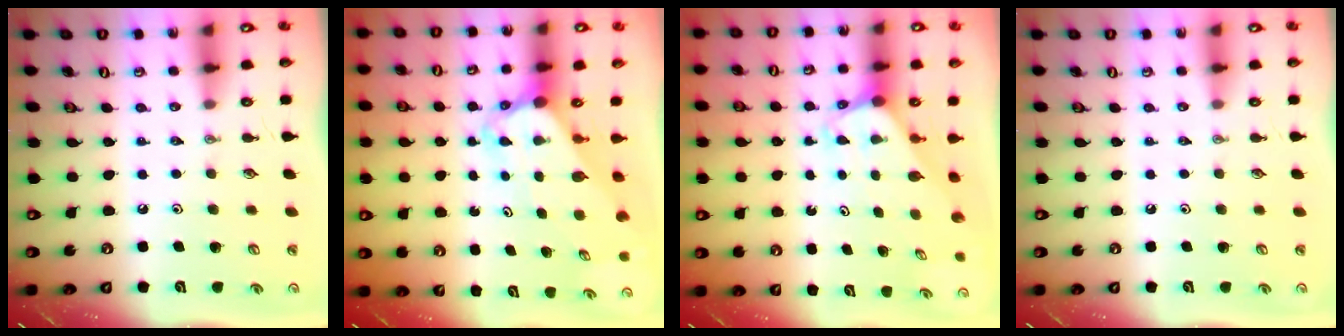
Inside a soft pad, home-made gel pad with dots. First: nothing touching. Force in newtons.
{"total": 4.0, "press": 3.9, "slide": 0.3}
{"total": 1.9, "press": 1.9, "slide": 0.2}
{"total": 0.0}